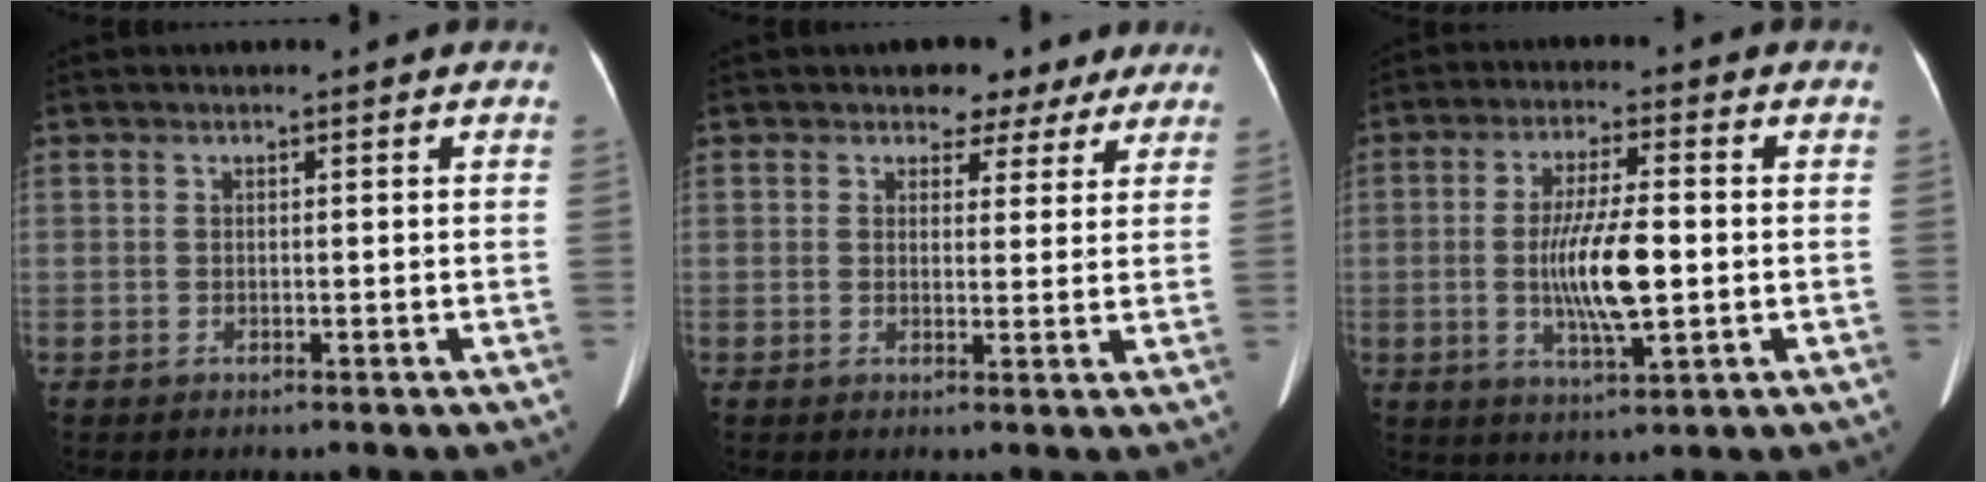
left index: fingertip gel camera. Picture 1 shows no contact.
{"total": 5.8, "force": [4.5, 3.5, 1.3], "torque": [-0.004, 0.004, 0.047]}
{"total": 9.5, "force": [-0.9, 1.6, 9.3], "torque": [-0.177, -0.006, -0.015]}